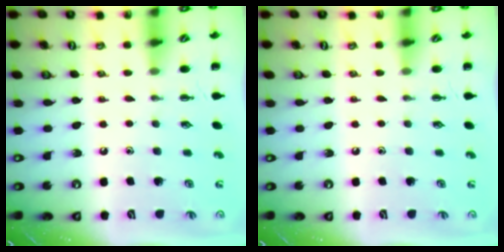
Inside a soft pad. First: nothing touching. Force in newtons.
{"total": 0.0}